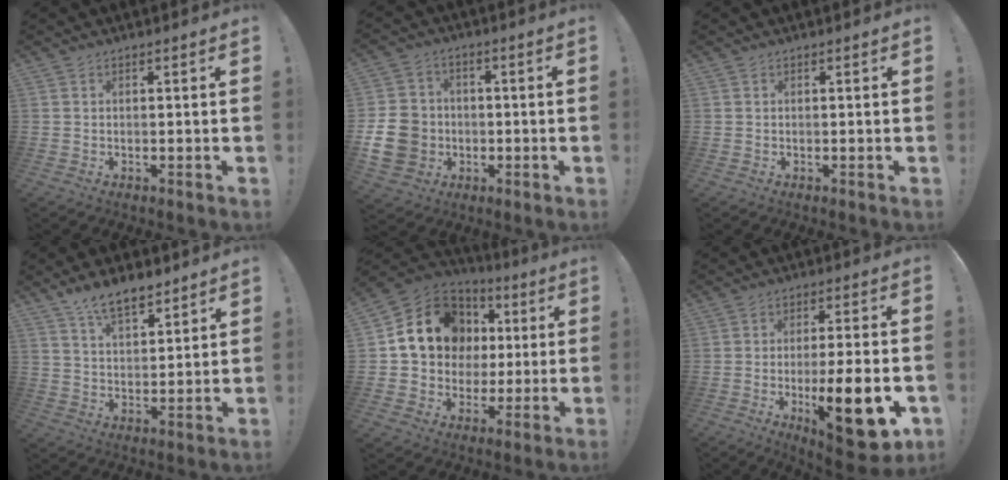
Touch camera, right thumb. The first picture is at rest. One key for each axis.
{"total": 13.8, "fx": -2.8, "fy": 12.0, "fz": 6.3, "tx": -0.111, "ty": 0.024, "tz": -0.044}
{"total": 0.0}
{"total": 9.4, "fx": 7.4, "fy": 3.6, "fz": 4.6, "tx": -0.078, "ty": -0.041, "tz": 0.139}
{"total": 17.4, "fx": 5.4, "fy": 14.4, "fz": 8.2, "tx": -0.114, "ty": -0.014, "tz": 0.124}
{"total": 18.4, "fx": -5.3, "fy": 5.2, "fz": 16.8, "tx": -0.222, "ty": 0.014, "tz": -0.072}